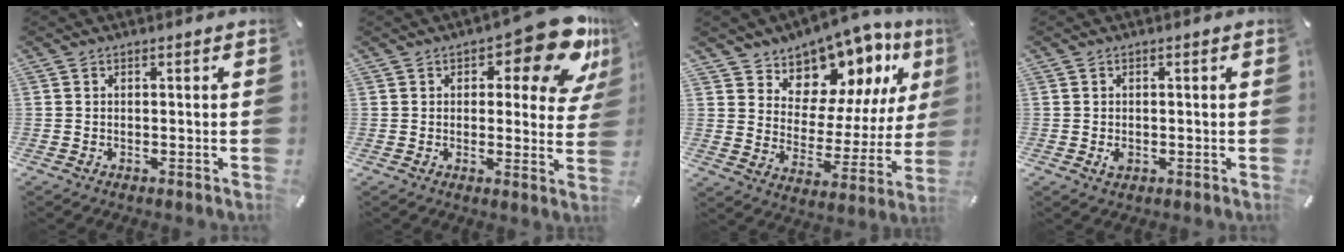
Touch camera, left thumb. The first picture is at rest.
{"total": 13.9, "force": [8.3, 5.5, 9.8], "torque": [-0.114, -0.058, 0.136]}
{"total": 10.9, "force": [8.6, 6.7, 0.7], "torque": [-0.013, -0.105, 0.154]}
{"total": 1.7, "force": [-0.2, 1.3, 1.1], "torque": [-0.011, -0.002, -0.005]}